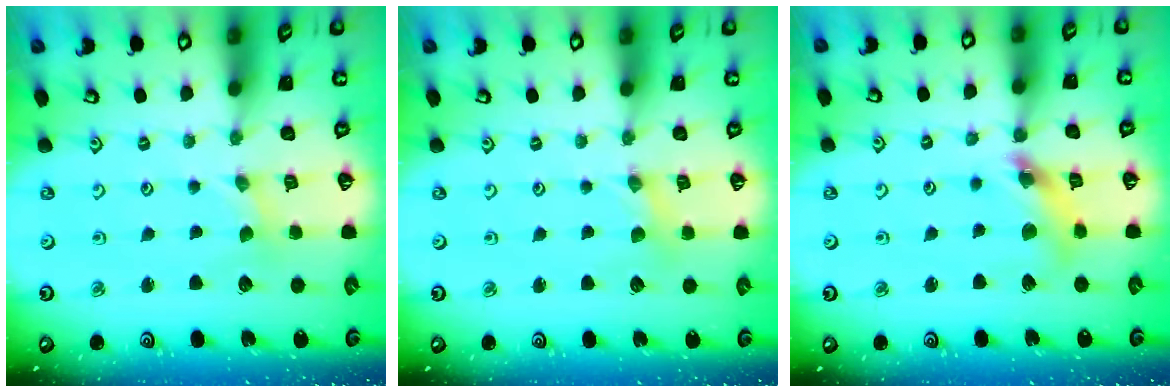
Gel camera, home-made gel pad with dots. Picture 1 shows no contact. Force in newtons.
{"total": 1.9, "press": 1.9, "slide": 0.3}
{"total": 9.6, "press": 9.6, "slide": 0.9}